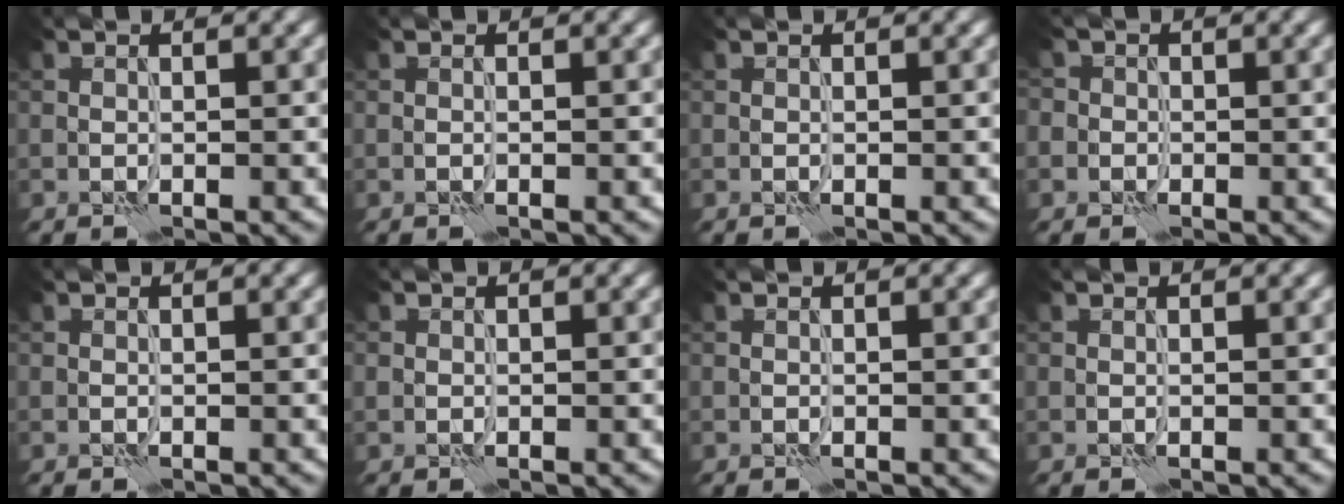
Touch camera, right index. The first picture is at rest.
{"total": 0.0}
{"total": 0.0}
{"total": 1.9, "force": [-0.1, 1.9, 0.2], "torque": [0.022, 0.010, -0.022]}
{"total": 0.0}
{"total": 0.6, "force": [0.0, 0.6, 0.1], "torque": [-0.001, -0.005, 0.000]}
{"total": 0.0}
{"total": 0.0}